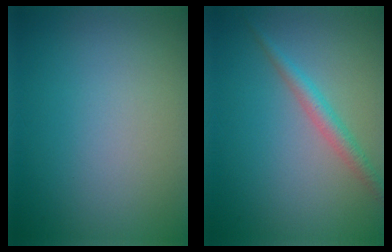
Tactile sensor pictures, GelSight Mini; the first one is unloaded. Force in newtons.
{"total": 2.0, "press": 2.0, "slide": 0.1}